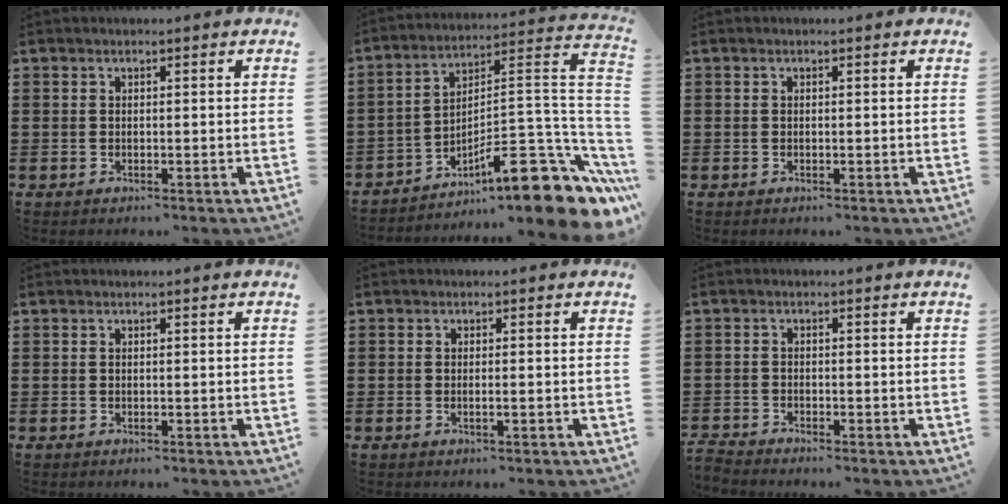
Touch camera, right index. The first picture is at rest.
{"total": 12.9, "force": [-8.0, 3.5, 9.5], "torque": [-0.113, -0.004, -0.140]}
{"total": 0.0}
{"total": 0.0}
{"total": 0.8, "force": [-0.3, 0.0, 0.7], "torque": [-0.014, -0.004, -0.004]}
{"total": 1.7, "force": [-1.7, 0.0, -0.1], "torque": [-0.002, 0.001, -0.038]}